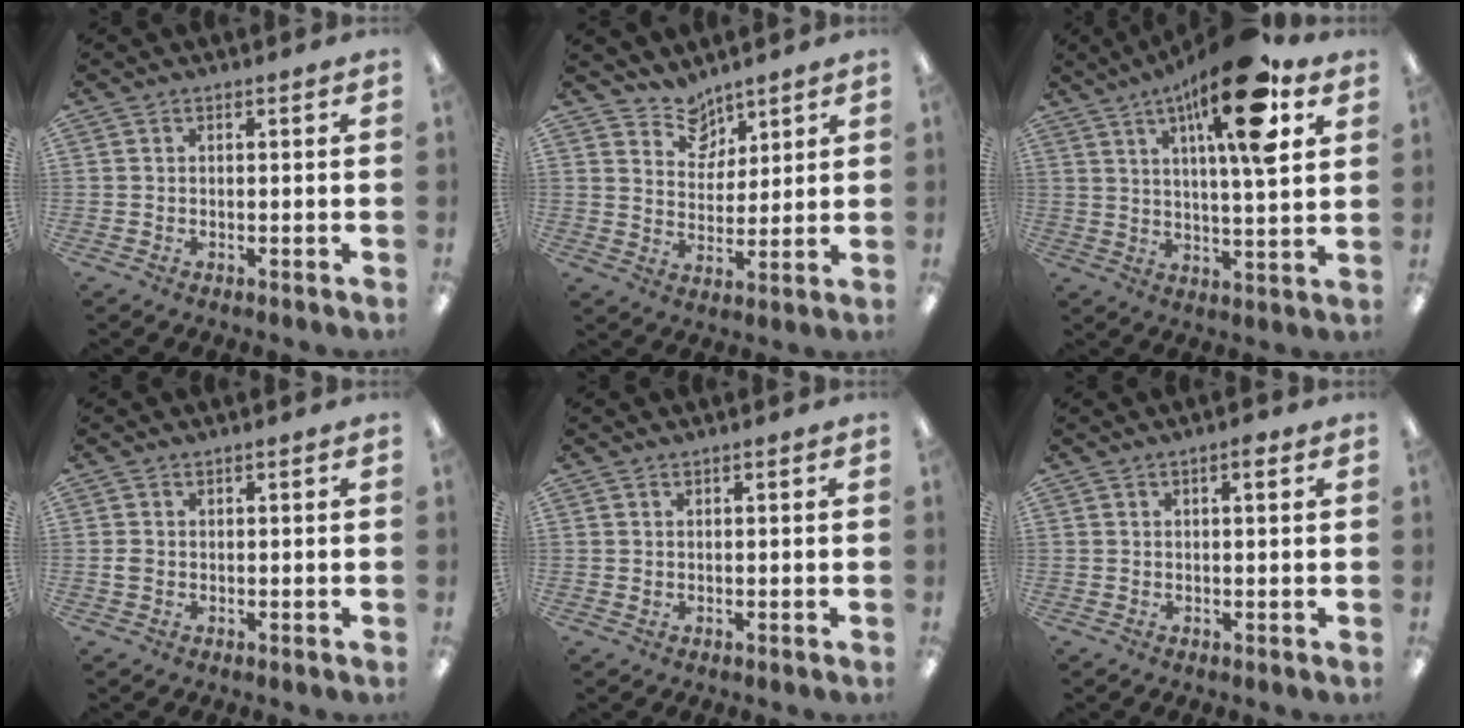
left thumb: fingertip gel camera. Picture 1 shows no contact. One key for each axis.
{"total": 7.4, "fx": 6.3, "fy": 3.9, "fz": 0.6, "tx": -0.008, "ty": -0.047, "tz": 0.118}
{"total": 18.0, "fx": 9.6, "fy": 4.4, "fz": 14.5, "tx": -0.228, "ty": -0.037, "tz": 0.145}
{"total": 1.1, "fx": 0.0, "fy": 0.9, "fz": 0.6, "tx": -0.011, "ty": 0.003, "tz": 0.000}
{"total": 0.6, "fx": 0.4, "fy": 0.3, "fz": 0.2, "tx": -0.005, "ty": 0.002, "tz": 0.008}
{"total": 2.1, "fx": 1.2, "fy": 0.5, "fz": 1.7, "tx": -0.021, "ty": -0.003, "tz": 0.015}